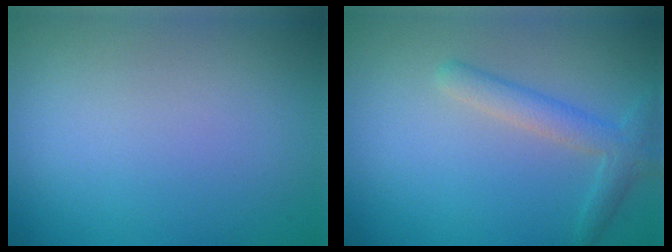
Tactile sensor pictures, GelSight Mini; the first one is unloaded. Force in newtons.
{"total": 2.6, "press": 2.6, "slide": 0.1}